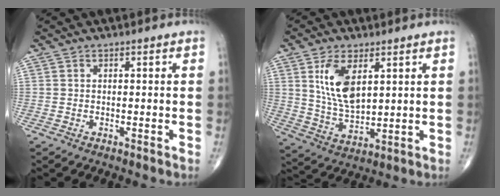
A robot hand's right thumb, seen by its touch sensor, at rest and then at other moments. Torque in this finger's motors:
{"motor_torque": [-0.38, 1.20, 1.11, 0.58, 0.10]}